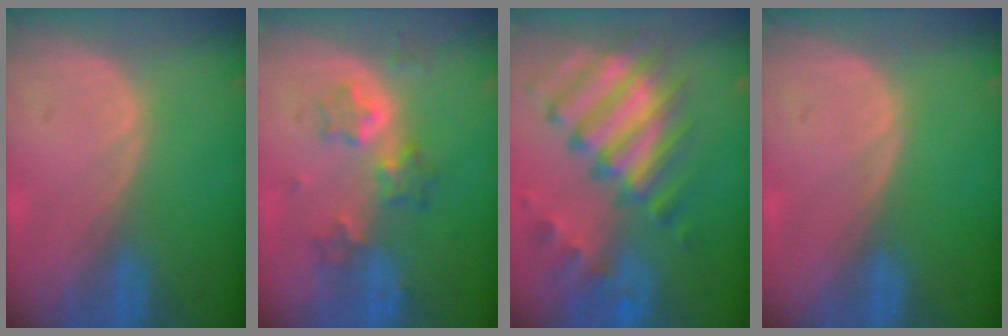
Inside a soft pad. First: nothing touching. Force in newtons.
{"total": 5.6, "press": 5.6, "slide": 0.4}
{"total": 11.9, "press": 10.3, "slide": 5.9}
{"total": 0.0}